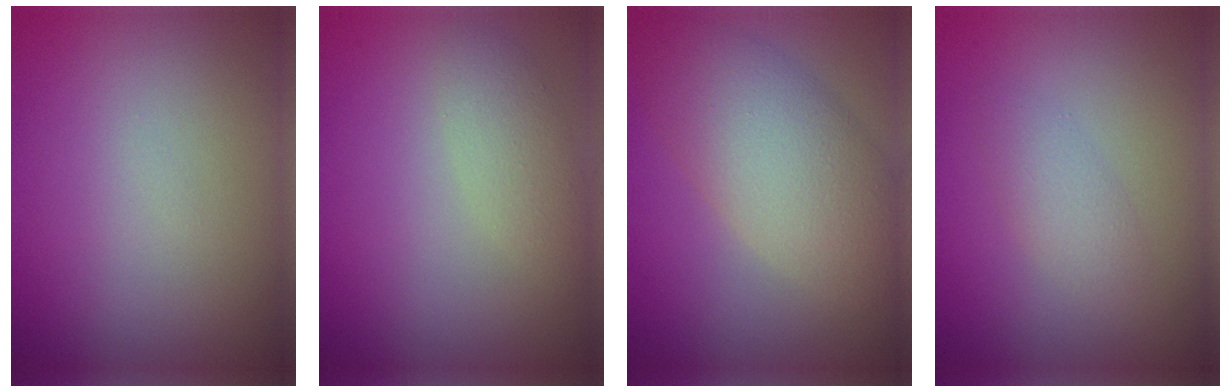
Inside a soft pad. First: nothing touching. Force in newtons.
{"total": 2.3, "press": 2.3, "slide": 0.2}
{"total": 7.2, "press": 7.2, "slide": 0.4}
{"total": 1.8, "press": 1.8, "slide": 0.1}